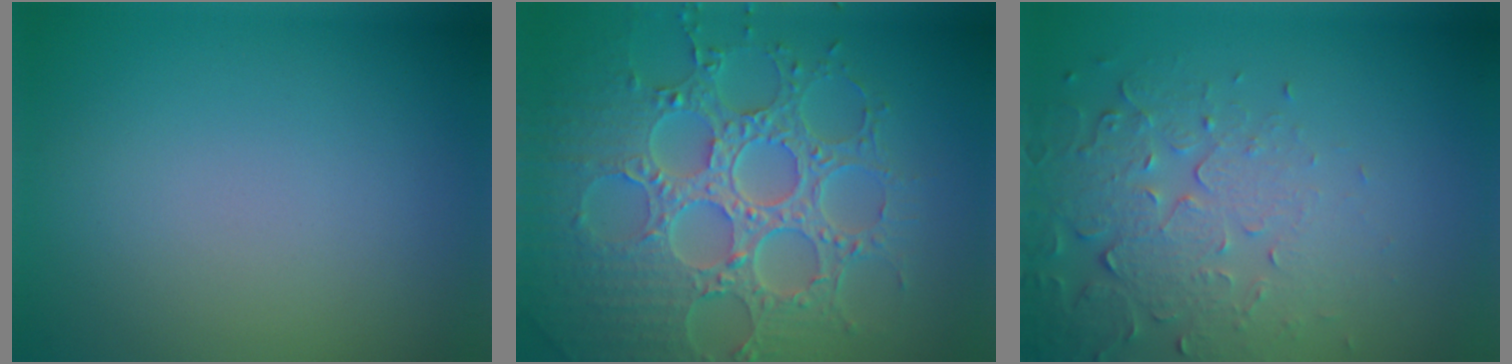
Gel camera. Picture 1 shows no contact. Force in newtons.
{"total": 8.8, "press": 6.6, "slide": 5.7}
{"total": 5.2, "press": 3.8, "slide": 3.5}